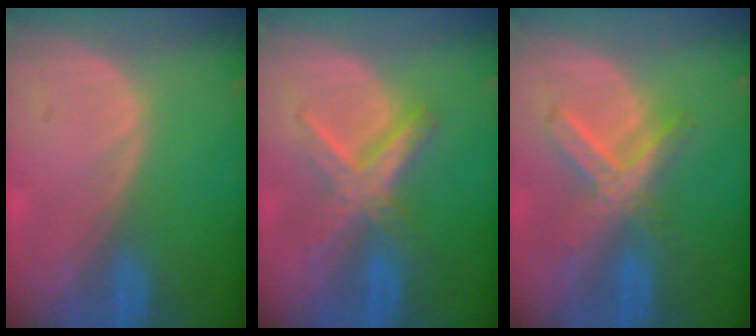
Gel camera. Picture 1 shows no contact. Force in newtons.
{"total": 6.1, "press": 6.1, "slide": 0.2}
{"total": 7.2, "press": 6.4, "slide": 3.5}